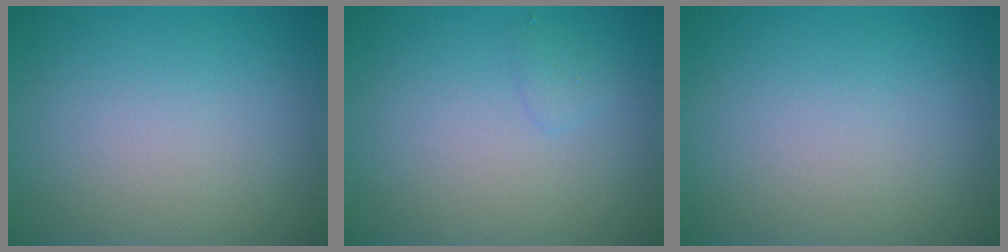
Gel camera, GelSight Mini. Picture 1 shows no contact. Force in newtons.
{"total": 0.8, "press": 0.8, "slide": 0.1}
{"total": 0.0}